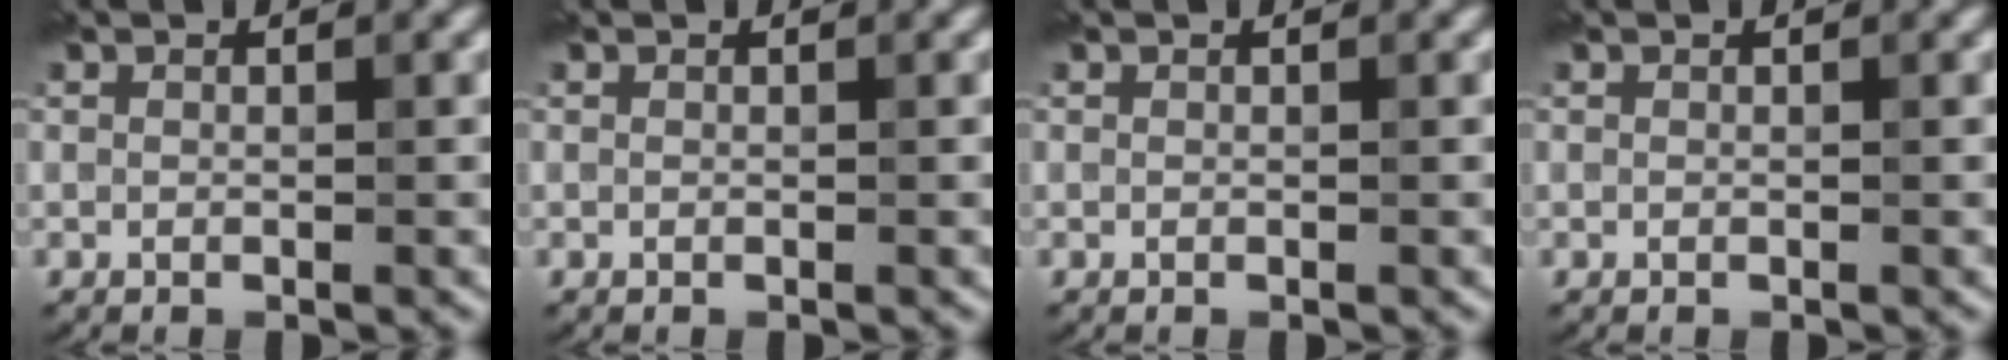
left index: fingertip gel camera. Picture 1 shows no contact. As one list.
[{"total": 0.0}, {"total": 0.0}, {"total": 0.0}]